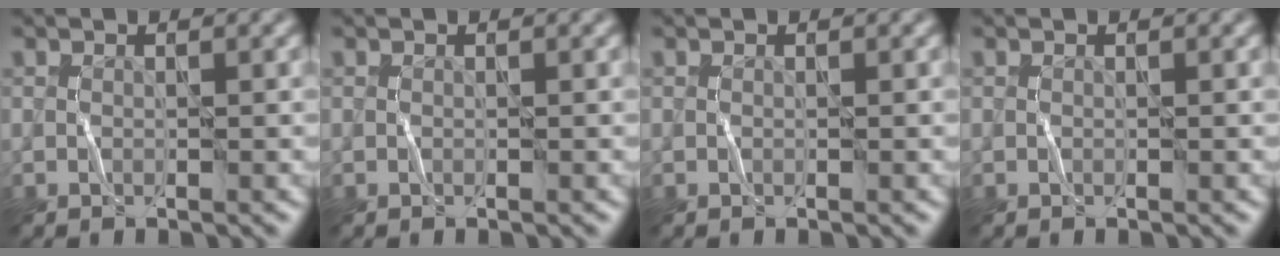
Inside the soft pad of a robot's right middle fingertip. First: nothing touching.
{"total": 0.0}
{"total": 0.0}
{"total": 0.0}